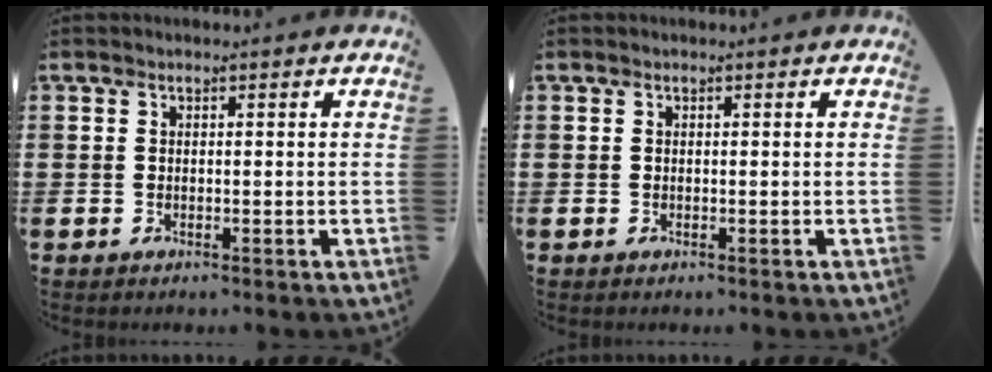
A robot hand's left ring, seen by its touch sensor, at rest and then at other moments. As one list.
[{"total": 0.0}]